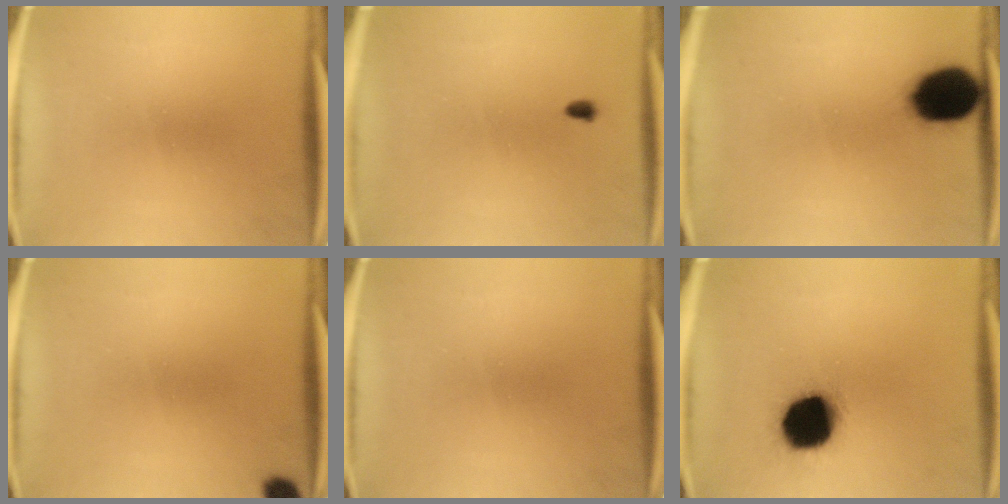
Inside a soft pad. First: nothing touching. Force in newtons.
{"total": 1.0}
{"total": 13.4}
{"total": 2.5}
{"total": 0.0}
{"total": 17.1}